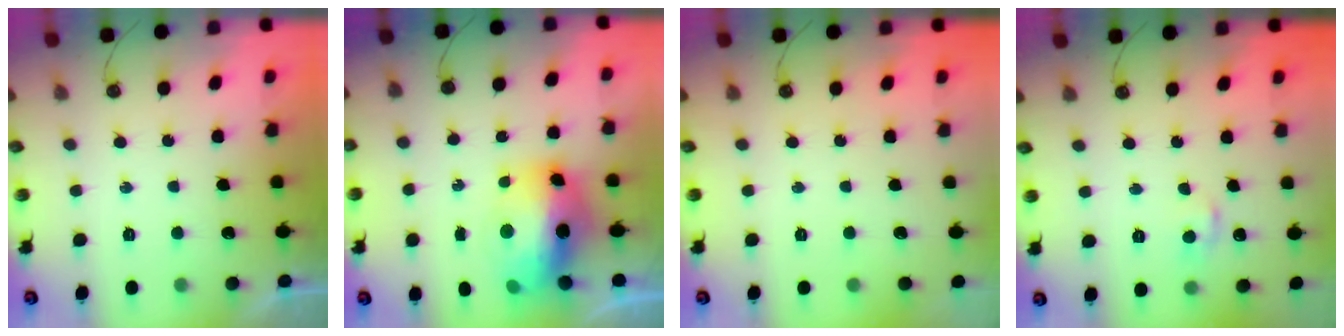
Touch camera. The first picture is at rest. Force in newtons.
{"total": 14.4, "press": 14.3, "slide": 2.1}
{"total": 0.0}
{"total": 5.4, "press": 5.4, "slide": 0.8}